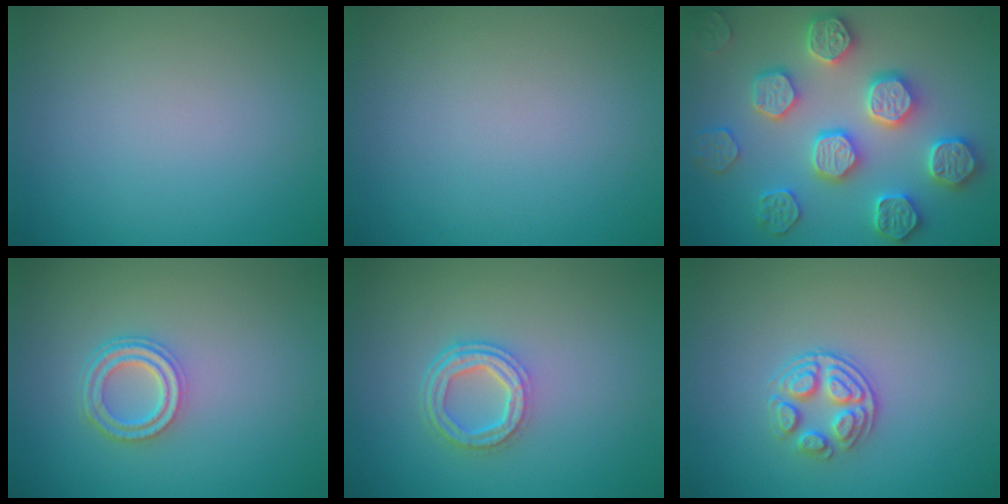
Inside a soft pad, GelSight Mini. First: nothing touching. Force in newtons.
{"total": 0.0}
{"total": 6.3, "press": 5.9, "slide": 2.1}
{"total": 3.4, "press": 2.6, "slide": 2.2}
{"total": 3.8, "press": 2.9, "slide": 2.4}
{"total": 3.0, "press": 2.6, "slide": 1.5}